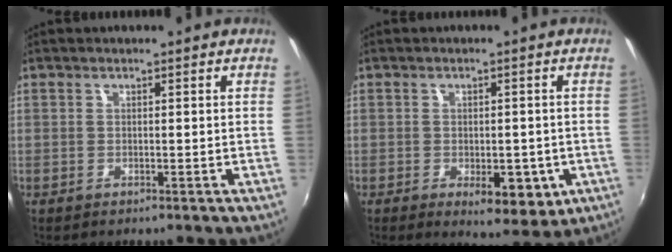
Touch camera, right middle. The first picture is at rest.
{"total": 7.8, "force": [-2.9, 4.0, 6.0], "torque": [-0.086, -0.015, -0.031]}